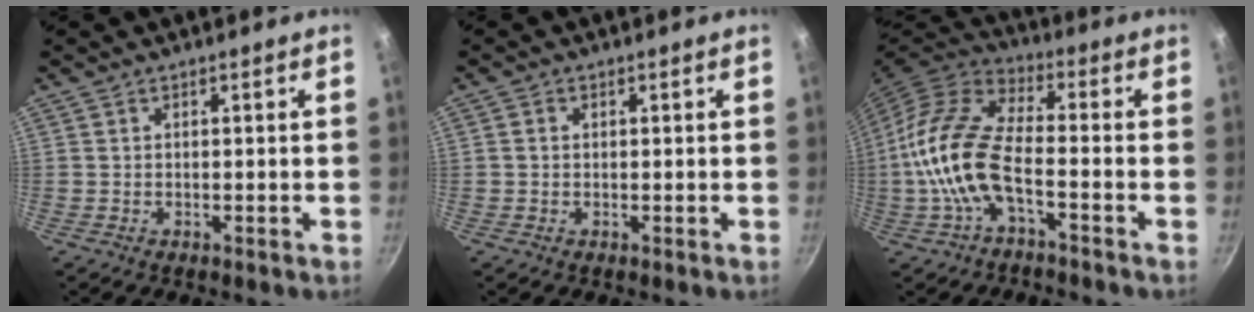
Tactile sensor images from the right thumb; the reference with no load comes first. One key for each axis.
{"total": 1.0, "fx": 0.1, "fy": 0.9, "fz": 0.5, "tx": -0.009, "ty": 0.005, "tz": 0.000}
{"total": 14.3, "fx": -3.8, "fy": 6.2, "fz": 12.3, "tx": -0.248, "ty": 0.037, "tz": -0.088}